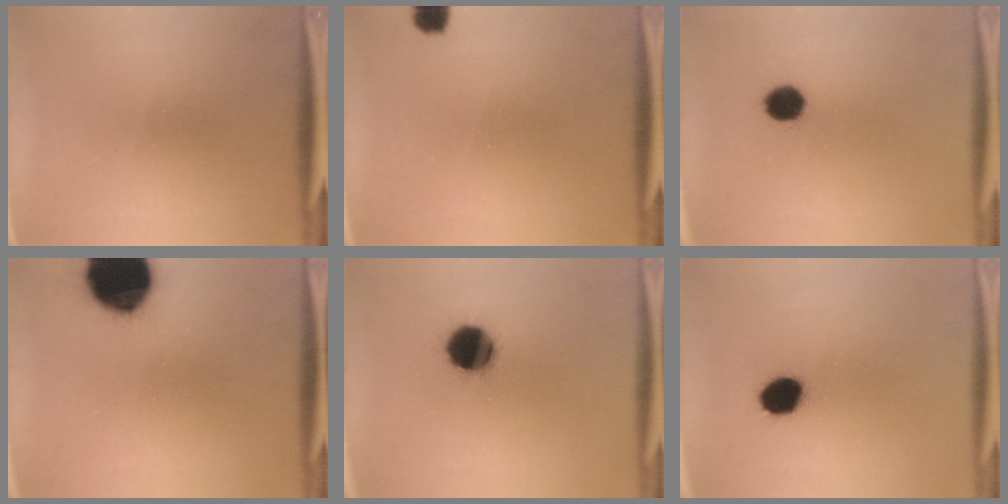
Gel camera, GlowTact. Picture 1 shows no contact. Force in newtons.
{"total": 2.2}
{"total": 4.9}
{"total": 19.6}
{"total": 10.8}
{"total": 7.0}